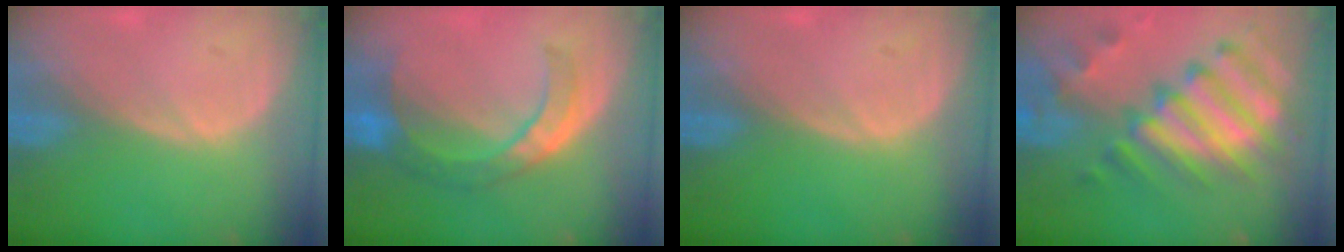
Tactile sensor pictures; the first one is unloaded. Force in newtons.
{"total": 7.2, "press": 7.0, "slide": 1.6}
{"total": 0.0}
{"total": 12.3, "press": 10.6, "slide": 6.2}